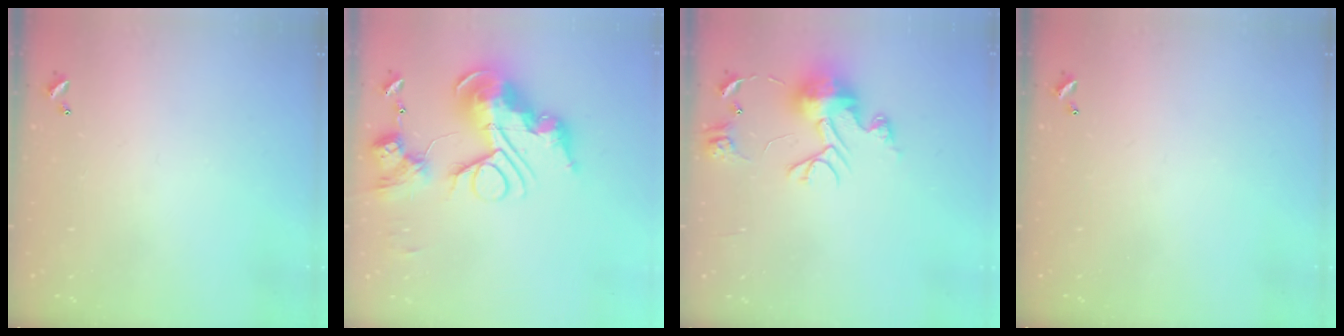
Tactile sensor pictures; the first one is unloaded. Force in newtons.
{"total": 0.7, "press": 0.7, "slide": 0.0}
{"total": 10.8, "press": 10.8, "slide": 1.2}
{"total": 0.0}